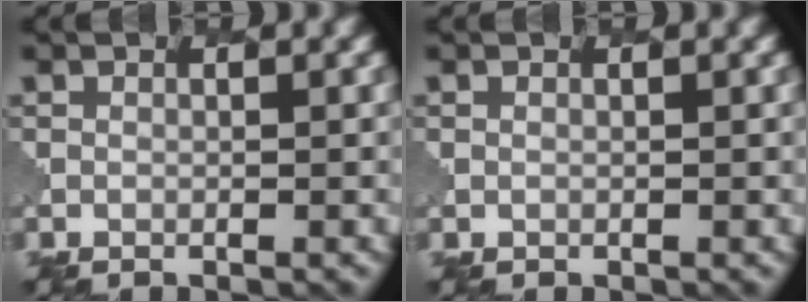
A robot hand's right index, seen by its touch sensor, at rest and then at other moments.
{"total": 0.0}